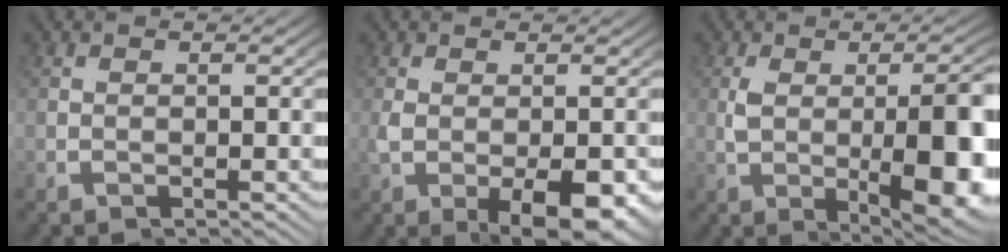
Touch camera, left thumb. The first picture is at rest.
{"total": 4.1, "force": [-1.1, 0.3, 4.0], "torque": [-0.060, 0.000, -0.015]}
{"total": 7.3, "force": [-1.0, 0.2, 7.2], "torque": [-0.113, 0.009, -0.008]}